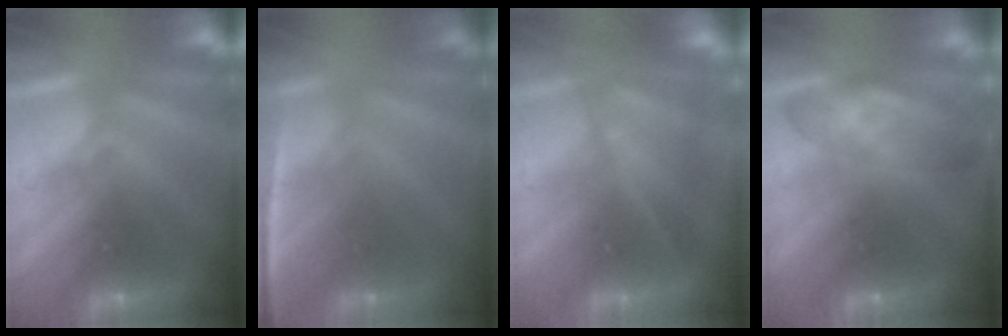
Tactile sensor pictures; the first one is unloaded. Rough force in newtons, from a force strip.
{"total": 1.6}
{"total": 4.5}
{"total": 7.9}